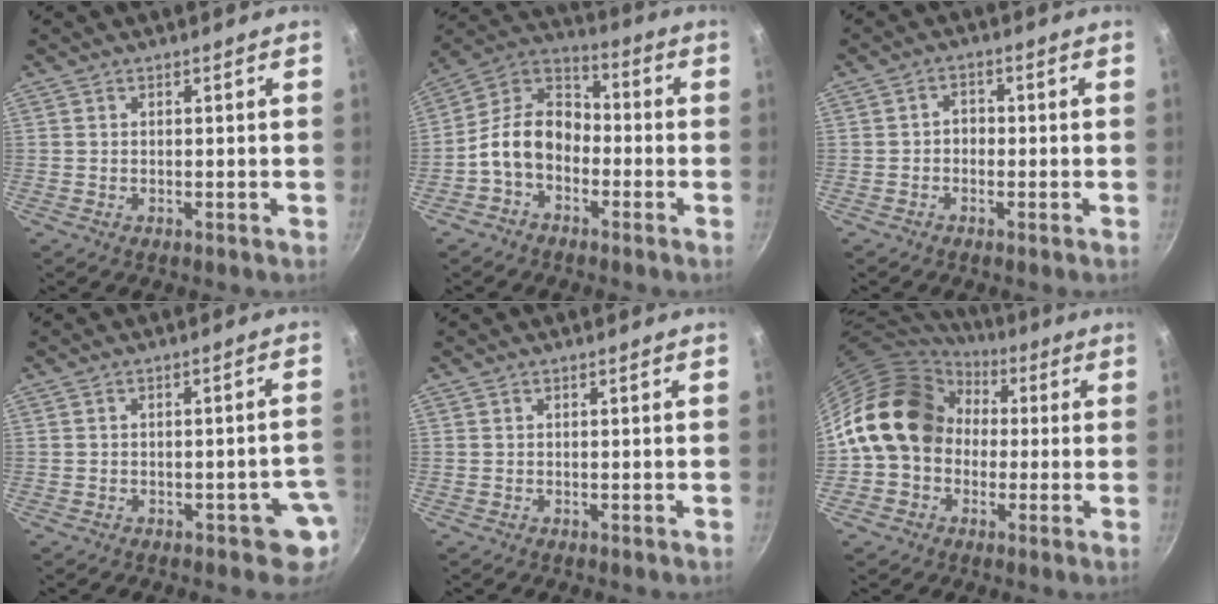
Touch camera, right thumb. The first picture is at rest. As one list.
[{"total": 12.0, "force": [-3.3, 8.6, 7.6], "torque": [-0.103, 0.050, -0.087]}, {"total": 2.4, "force": [-0.6, 1.9, 1.2], "torque": [-0.007, 0.011, -0.013]}, {"total": 4.0, "force": [-1.6, 2.4, 2.8], "torque": [0.002, 0.024, -0.014]}, {"total": 0.0}, {"total": 17.0, "force": [1.6, 13.9, 9.7], "torque": [-0.141, 0.044, 0.019]}]